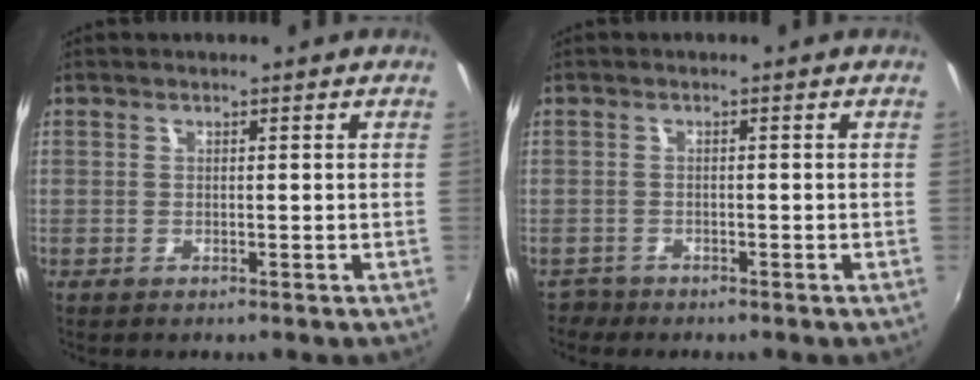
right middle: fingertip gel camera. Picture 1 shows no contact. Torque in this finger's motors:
{"motor_torque": [-0.32, -0.29, -0.06, -0.03]}